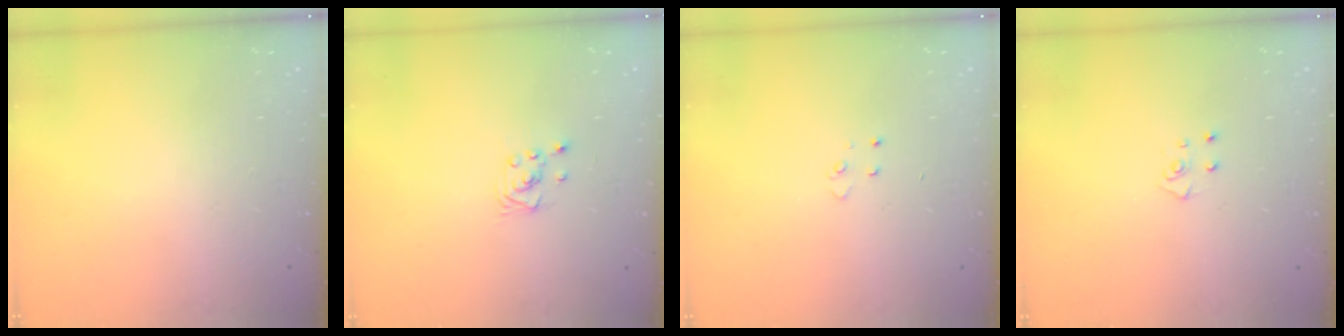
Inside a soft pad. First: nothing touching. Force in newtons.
{"total": 2.0, "press": 2.0, "slide": 0.1}
{"total": 3.5, "press": 3.4, "slide": 0.4}
{"total": 4.6, "press": 4.6, "slide": 0.4}